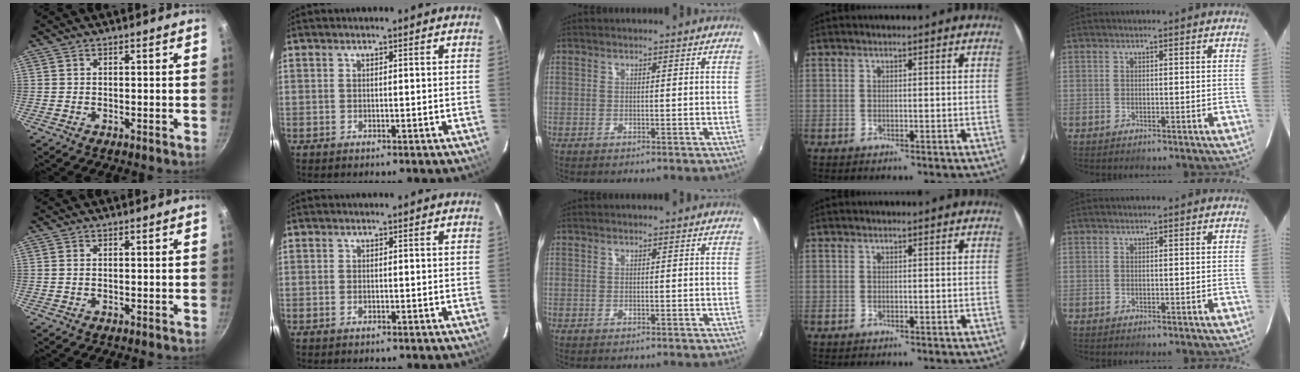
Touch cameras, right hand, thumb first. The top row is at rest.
{"thumb": {"total": 0.8, "force": [0.1, 0.5, 0.6], "torque": [-0.011, 0.001, 0.002]}, "index": {"total": 1.0, "force": [-0.5, 0.6, 0.6], "torque": [-0.013, 0.000, -0.009]}}